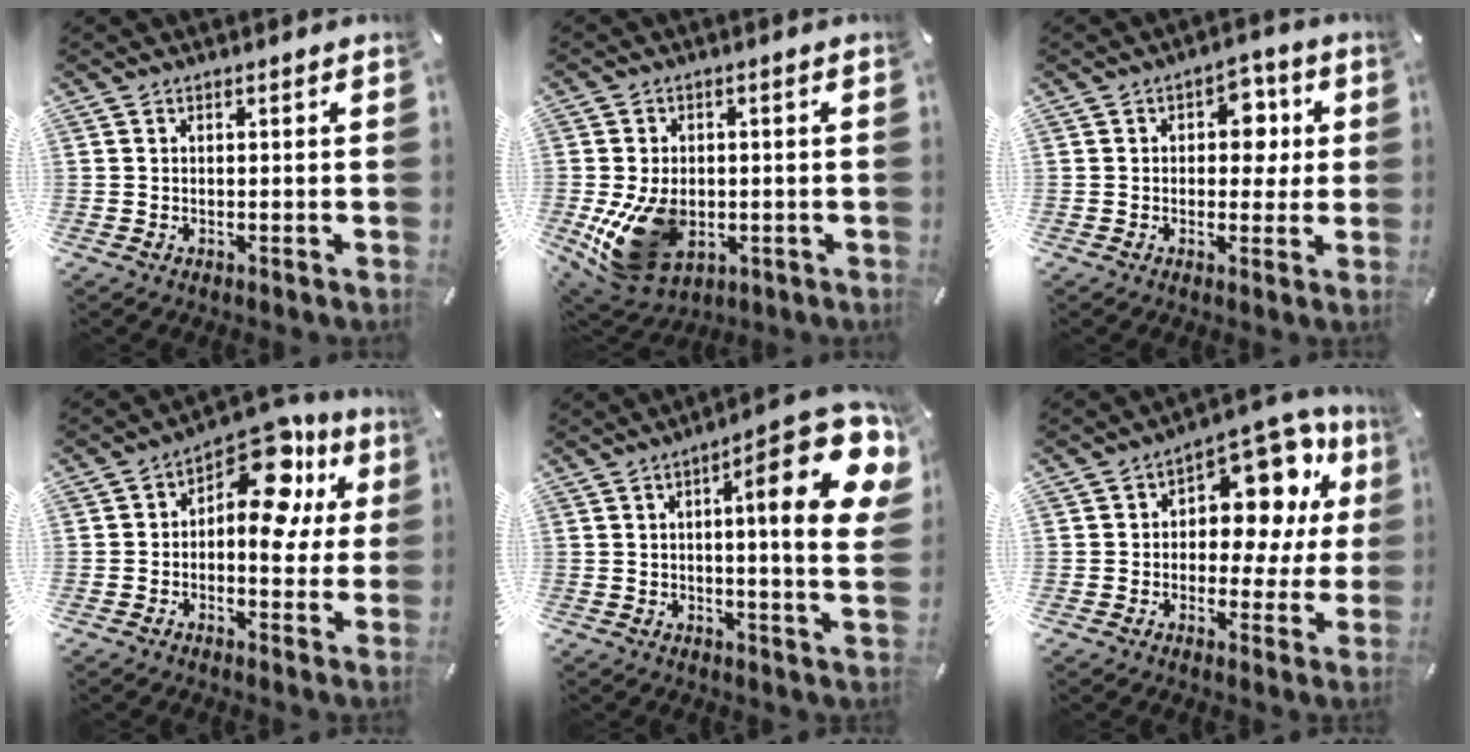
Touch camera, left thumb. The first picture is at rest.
{"total": 14.6, "force": [-3.1, 10.5, 9.7], "torque": [-0.184, 0.002, -0.048]}
{"total": 7.2, "force": [0.9, 5.3, 4.8], "torque": [-0.046, -0.004, 0.006]}
{"total": 15.0, "force": [6.1, 7.8, 11.3], "torque": [-0.155, -0.048, 0.102]}
{"total": 20.2, "force": [6.6, 4.5, 18.6], "torque": [-0.246, -0.046, 0.085]}
{"total": 14.9, "force": [6.7, 9.0, 9.8], "torque": [-0.126, -0.052, 0.117]}